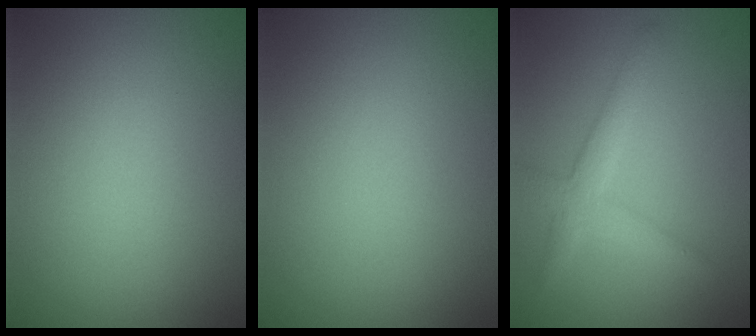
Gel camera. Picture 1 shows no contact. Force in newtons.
{"total": 0.0}
{"total": 2.6, "press": 2.6, "slide": 0.1}